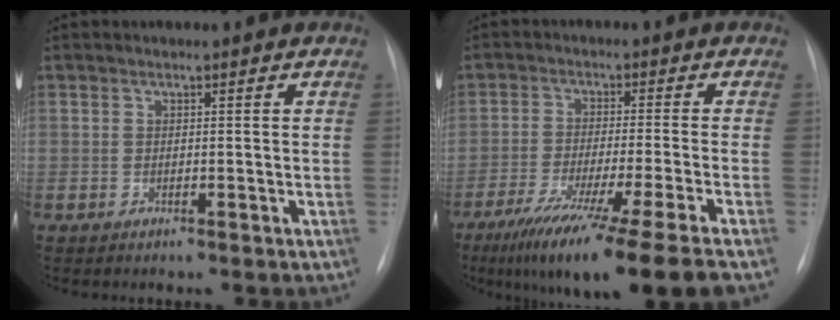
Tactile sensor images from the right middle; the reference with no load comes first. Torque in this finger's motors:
{"motor_torque": [1.42, -0.72, 0.84, 0.21]}